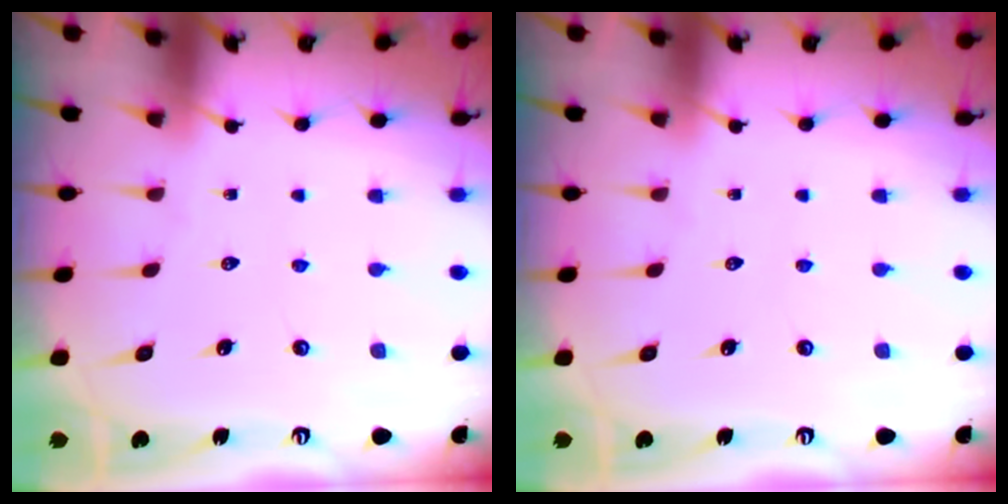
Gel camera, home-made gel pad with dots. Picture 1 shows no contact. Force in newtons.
{"total": 0.0}